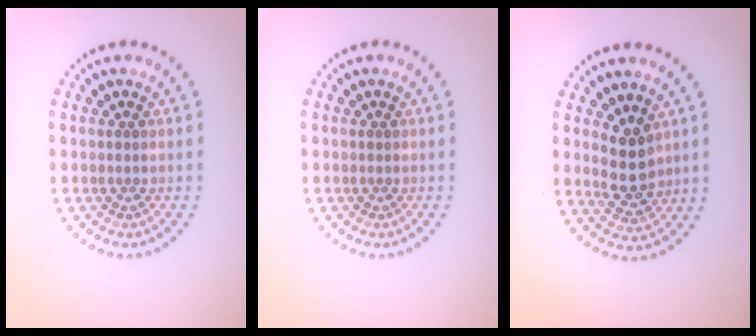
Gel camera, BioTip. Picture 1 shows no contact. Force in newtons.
{"total": 0.0}
{"total": 3.3, "press": 3.2, "slide": 1.1}